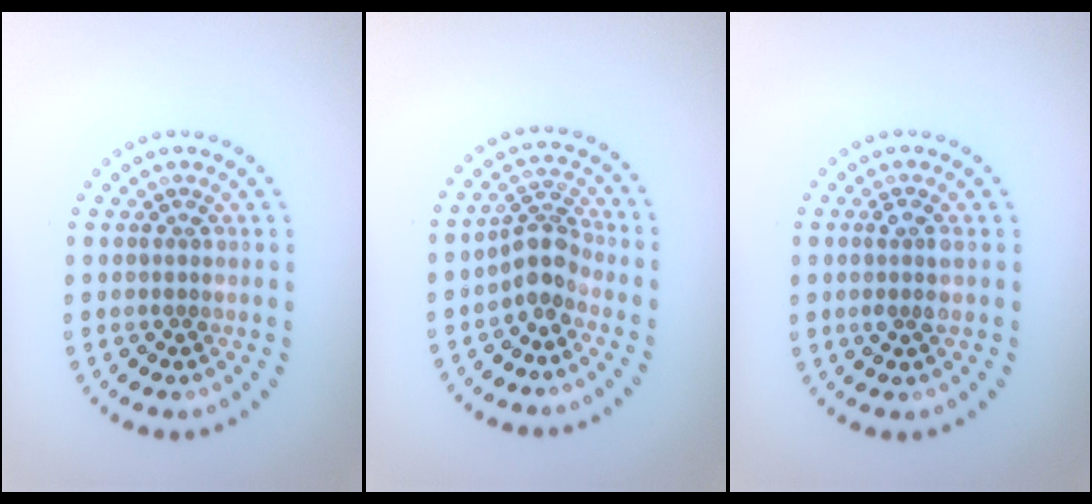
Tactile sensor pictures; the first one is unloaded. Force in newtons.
{"total": 2.7, "press": 2.1, "slide": 1.8}
{"total": 1.7, "press": 1.5, "slide": 0.8}